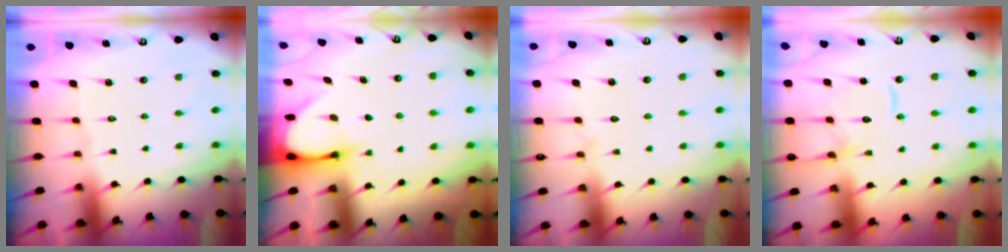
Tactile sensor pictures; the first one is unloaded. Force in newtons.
{"total": 4.0, "press": 4.0, "slide": 0.4}
{"total": 2.6, "press": 2.6, "slide": 0.3}
{"total": 11.6, "press": 11.5, "slide": 1.3}